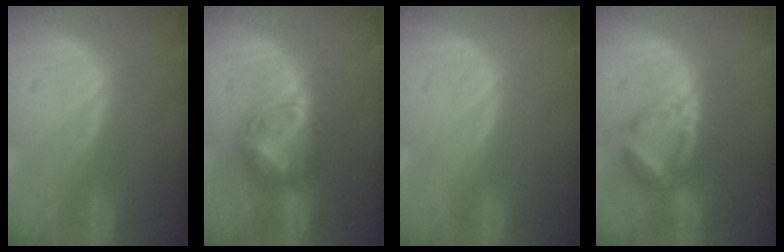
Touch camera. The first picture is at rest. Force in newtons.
{"total": 7.7, "press": 6.6, "slide": 4.0}
{"total": 0.0}
{"total": 6.9, "press": 6.1, "slide": 3.4}